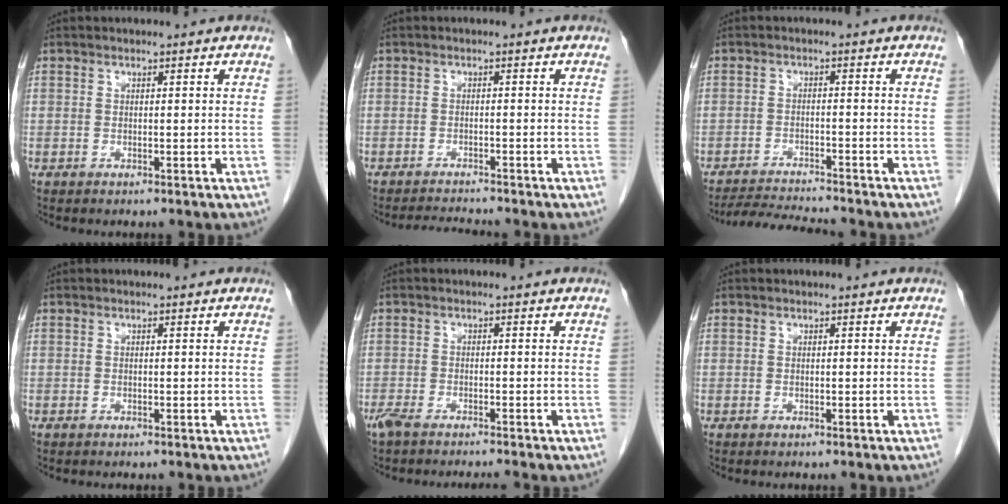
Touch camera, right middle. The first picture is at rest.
{"total": 2.6, "force": [-2.5, -0.8, 0.0], "torque": [-0.004, -0.018, -0.041]}
{"total": 6.1, "force": [-6.0, -0.7, 1.2], "torque": [-0.019, -0.015, -0.102]}
{"total": 0.0}
{"total": 4.4, "force": [-3.9, 0.1, 2.2], "torque": [-0.039, -0.010, -0.067]}
{"total": 0.0}